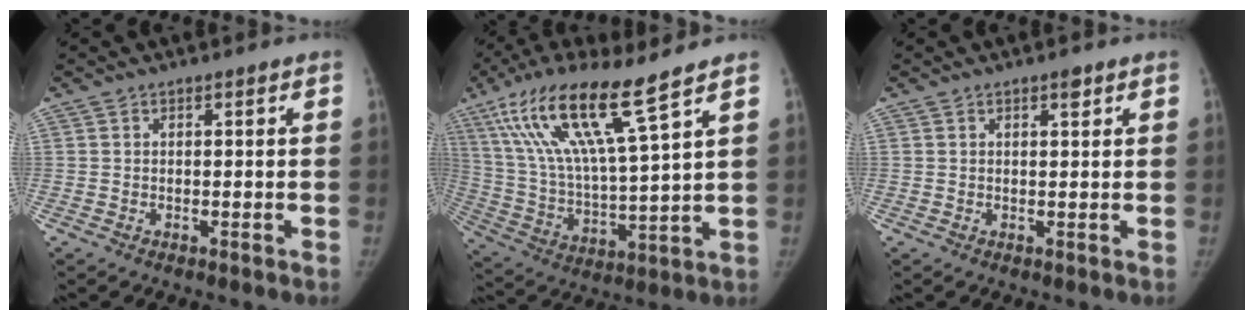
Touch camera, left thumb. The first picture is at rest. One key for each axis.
{"total": 18.8, "fx": 11.2, "fy": 2.1, "fz": 14.9, "tx": -0.290, "ty": -0.040, "tz": 0.214}
{"total": 1.5, "fx": 1.0, "fy": 0.5, "fz": 1.0, "tx": -0.010, "ty": -0.004, "tz": 0.013}